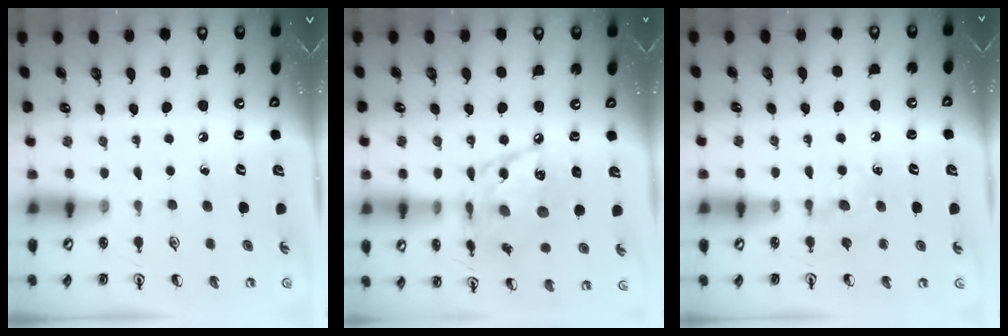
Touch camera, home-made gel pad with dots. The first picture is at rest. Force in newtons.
{"total": 14.6, "press": 14.6, "slide": 0.9}
{"total": 6.5, "press": 6.4, "slide": 0.6}